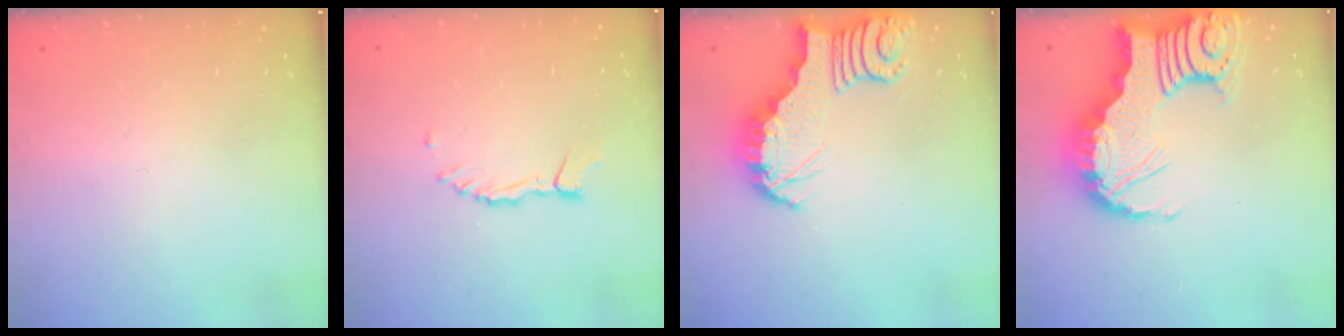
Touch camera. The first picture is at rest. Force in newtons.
{"total": 2.8, "press": 2.7, "slide": 0.3}
{"total": 4.0, "press": 3.9, "slide": 0.7}
{"total": 13.7, "press": 13.6, "slide": 1.9}